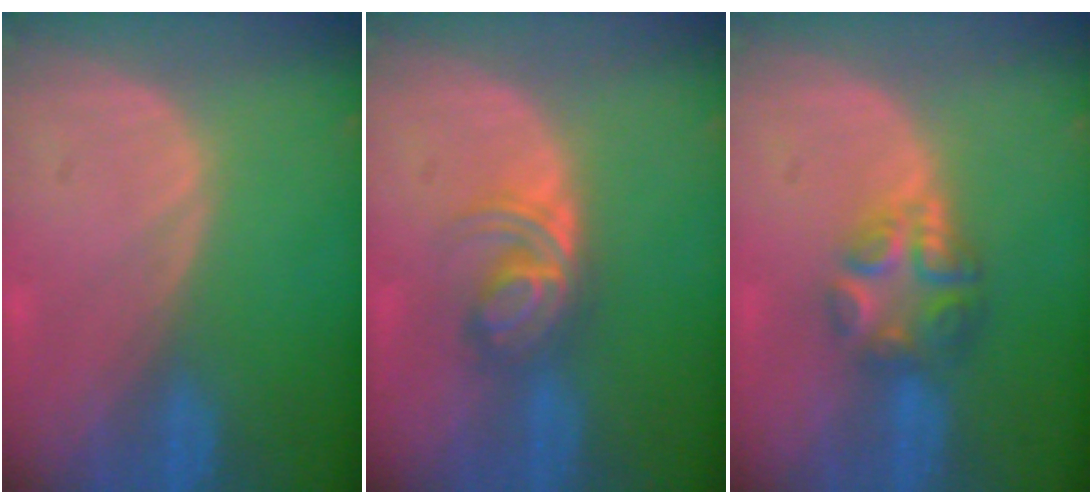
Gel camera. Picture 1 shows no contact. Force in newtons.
{"total": 6.0, "press": 5.2, "slide": 3.0}
{"total": 6.1, "press": 5.4, "slide": 2.9}